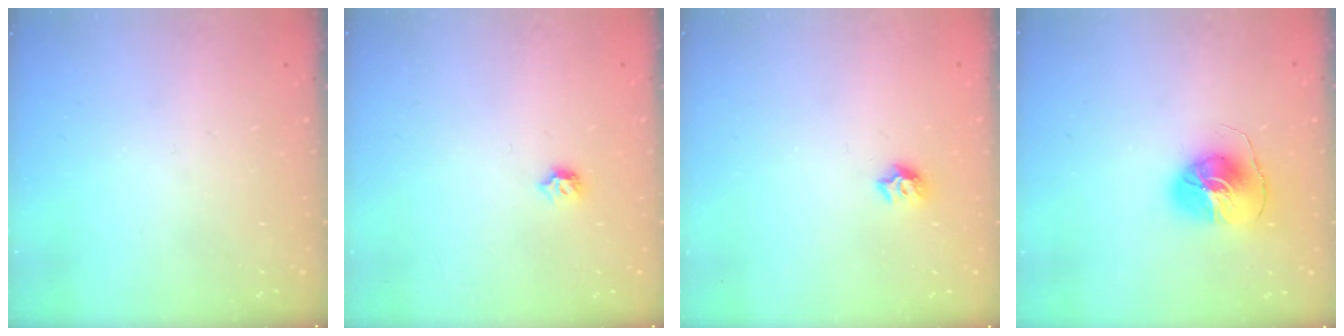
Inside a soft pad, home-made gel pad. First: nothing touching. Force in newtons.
{"total": 4.8, "press": 4.7, "slide": 1.0}
{"total": 6.7, "press": 6.7, "slide": 0.8}
{"total": 9.1, "press": 9.1, "slide": 0.5}